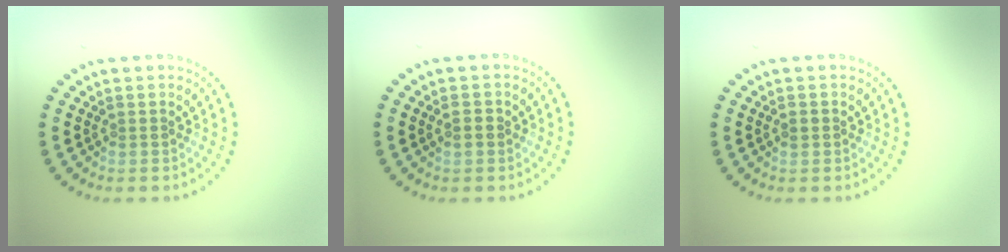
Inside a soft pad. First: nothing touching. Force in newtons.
{"total": 0.9, "press": 0.9, "slide": 0.1}
{"total": 0.9, "press": 0.9, "slide": 0.0}